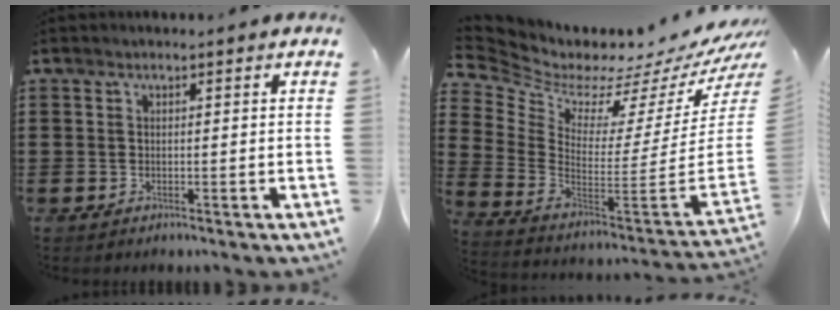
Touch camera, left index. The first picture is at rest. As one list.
[{"total": 3.0, "force": [2.7, 1.4, 0.4], "torque": [-0.023, -0.061, 0.036]}]